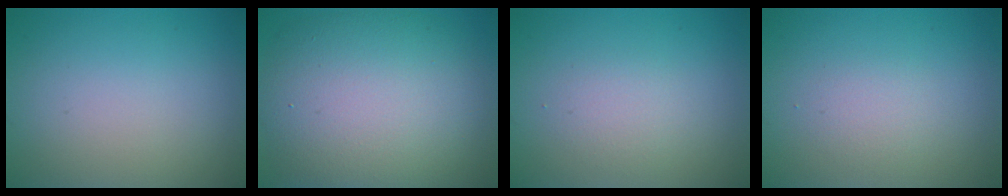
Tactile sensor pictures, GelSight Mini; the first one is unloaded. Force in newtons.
{"total": 12.1, "press": 12.1, "slide": 0.6}
{"total": 1.7, "press": 1.7, "slide": 0.2}
{"total": 1.4, "press": 1.4, "slide": 0.0}